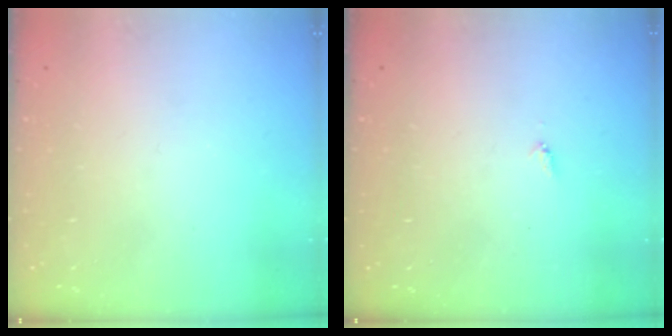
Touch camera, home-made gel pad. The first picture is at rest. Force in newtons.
{"total": 3.4, "press": 3.3, "slide": 0.5}